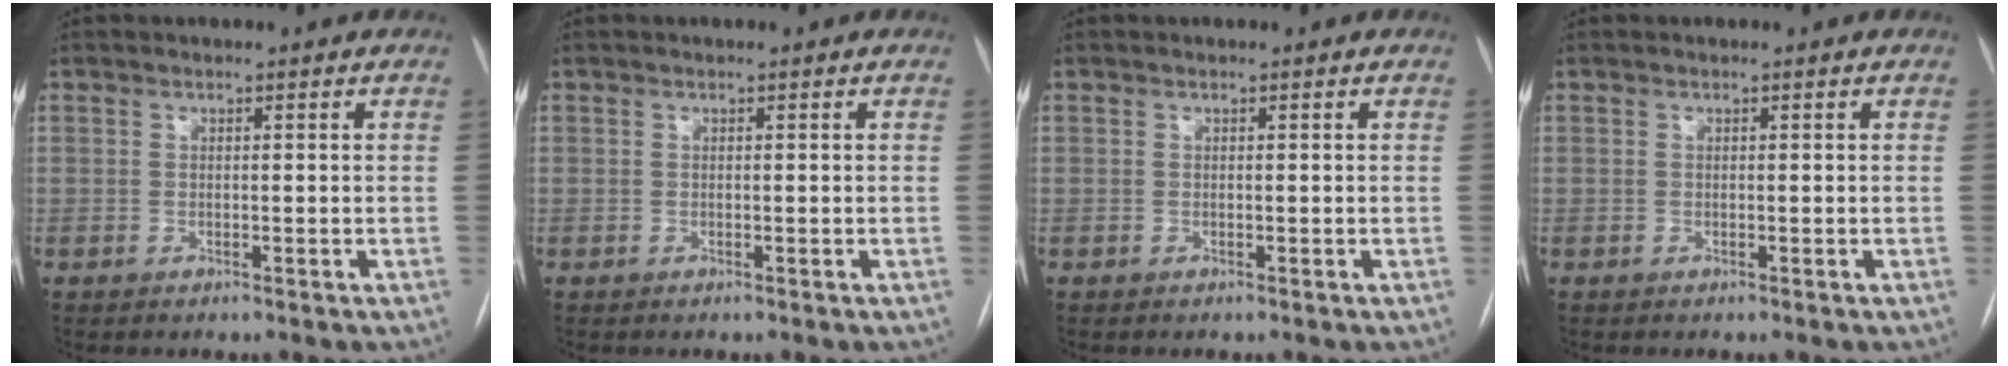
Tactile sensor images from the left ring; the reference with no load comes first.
{"total": 0.0}
{"total": 0.0}
{"total": 0.0}